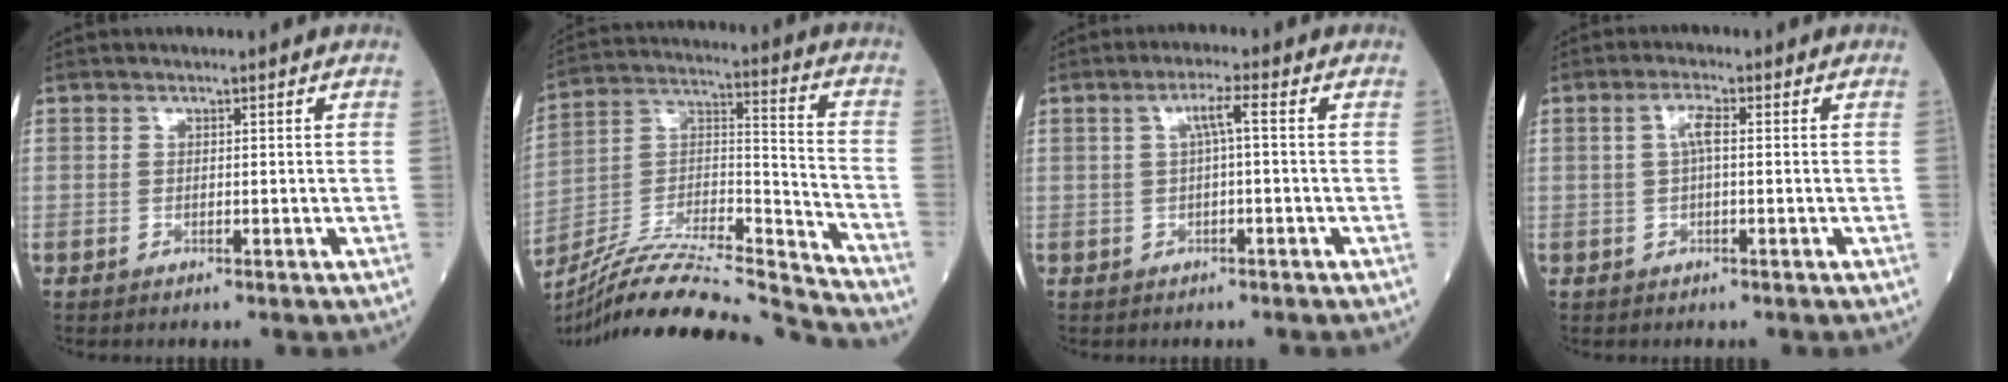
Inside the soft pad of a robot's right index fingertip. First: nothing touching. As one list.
[{"total": 23.2, "force": [-21.8, -0.2, 8.0], "torque": [-0.157, 0.007, -0.363]}, {"total": 3.0, "force": [0.4, -0.1, 3.0], "torque": [-0.054, 0.010, 0.008]}, {"total": 2.6, "force": [0.3, 0.4, 2.5], "torque": [-0.053, 0.006, 0.007]}]